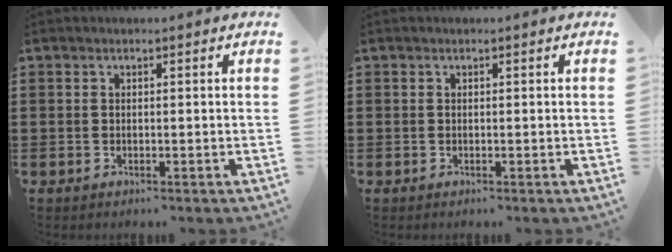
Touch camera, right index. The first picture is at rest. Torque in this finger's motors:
{"motor_torque": [0.00, 0.00, 0.00, 0.00]}